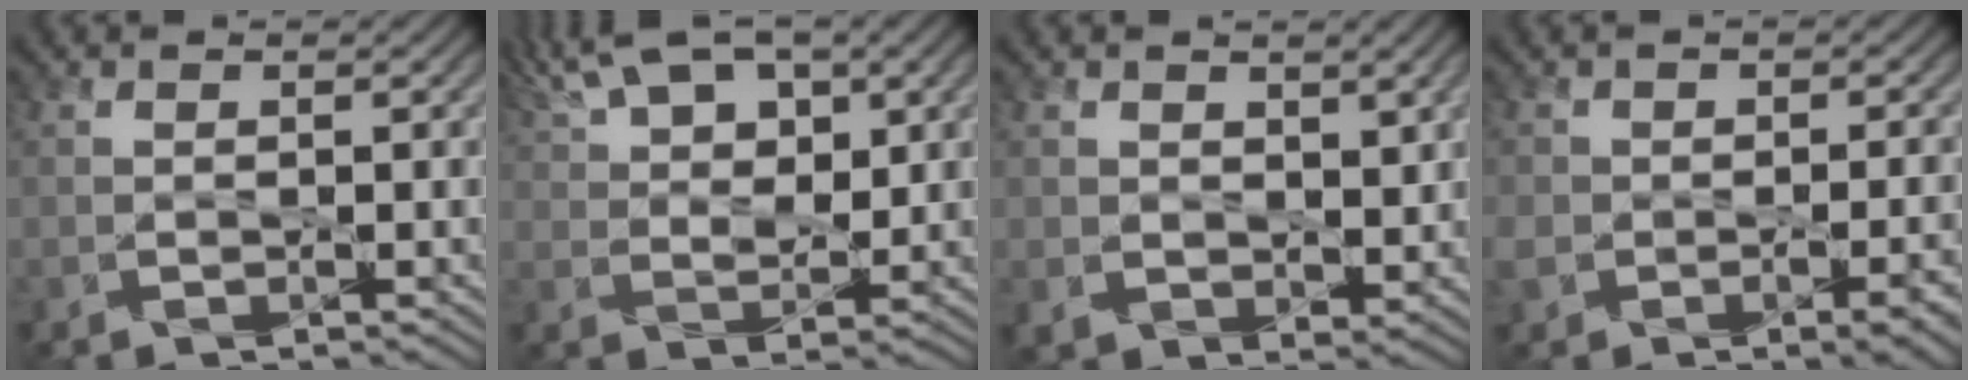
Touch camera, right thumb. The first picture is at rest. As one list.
[{"total": 10.9, "force": [6.0, 5.3, 7.4], "torque": [-0.154, 0.019, 0.098]}, {"total": 3.6, "force": [1.6, 2.7, 1.7], "torque": [-0.052, -0.014, 0.030]}, {"total": 7.0, "force": [-3.2, 4.7, 4.1], "torque": [-0.063, -0.015, -0.040]}]